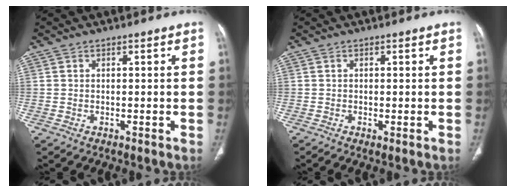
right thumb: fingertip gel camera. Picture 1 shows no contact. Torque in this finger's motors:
{"motor_torque": [1.91, 2.63, -0.24, 0.02, 0.08]}